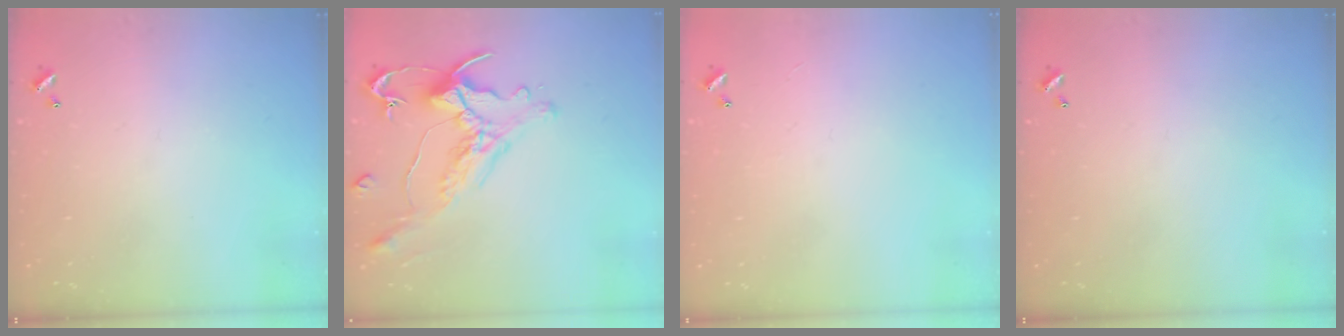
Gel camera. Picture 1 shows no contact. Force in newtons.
{"total": 0.7, "press": 0.1, "slide": 0.7}
{"total": 1.0, "press": 0.9, "slide": 0.5}
{"total": 0.0}